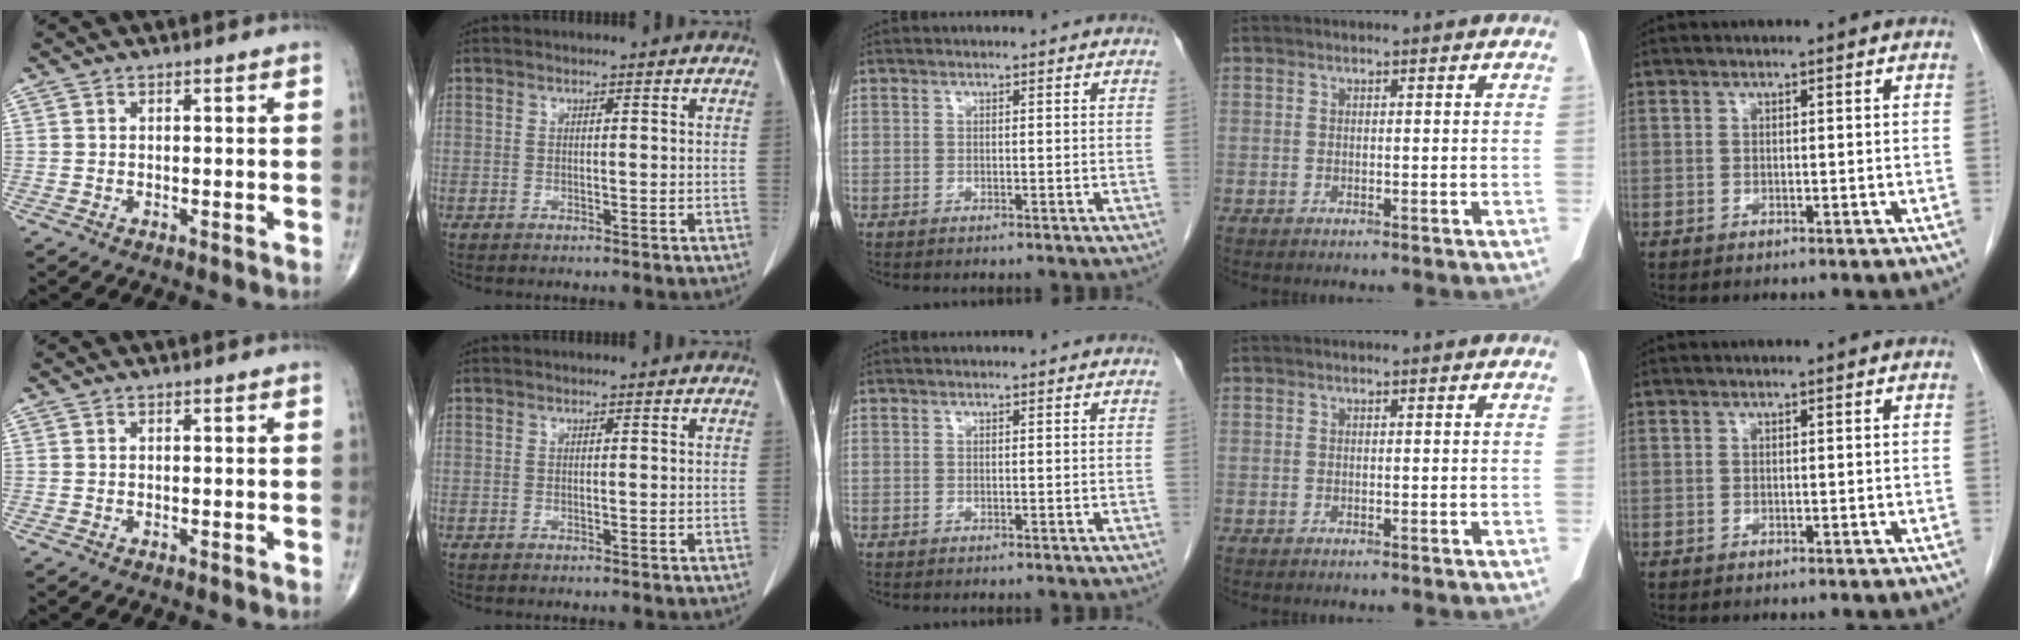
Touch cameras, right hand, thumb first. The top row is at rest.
{}